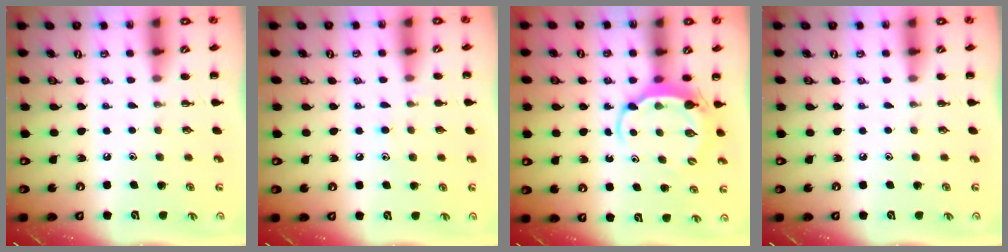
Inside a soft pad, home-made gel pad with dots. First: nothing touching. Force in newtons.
{"total": 5.5, "press": 5.3, "slide": 1.7}
{"total": 5.3, "press": 5.2, "slide": 0.9}
{"total": 0.0}